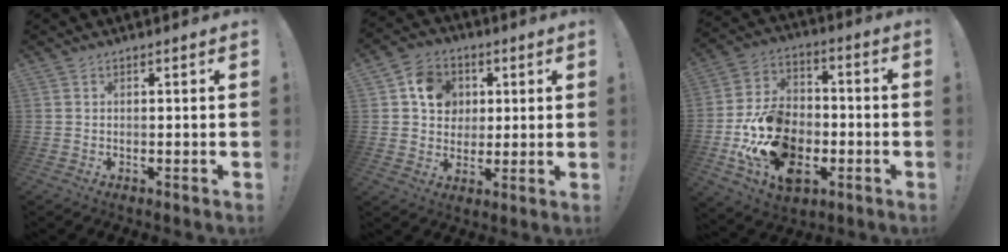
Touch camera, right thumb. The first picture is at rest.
{"total": 11.3, "force": [3.3, 9.8, 4.6], "torque": [-0.063, -0.005, 0.066]}
{"total": 20.0, "force": [-6.6, 13.7, 13.1], "torque": [-0.227, 0.037, -0.105]}